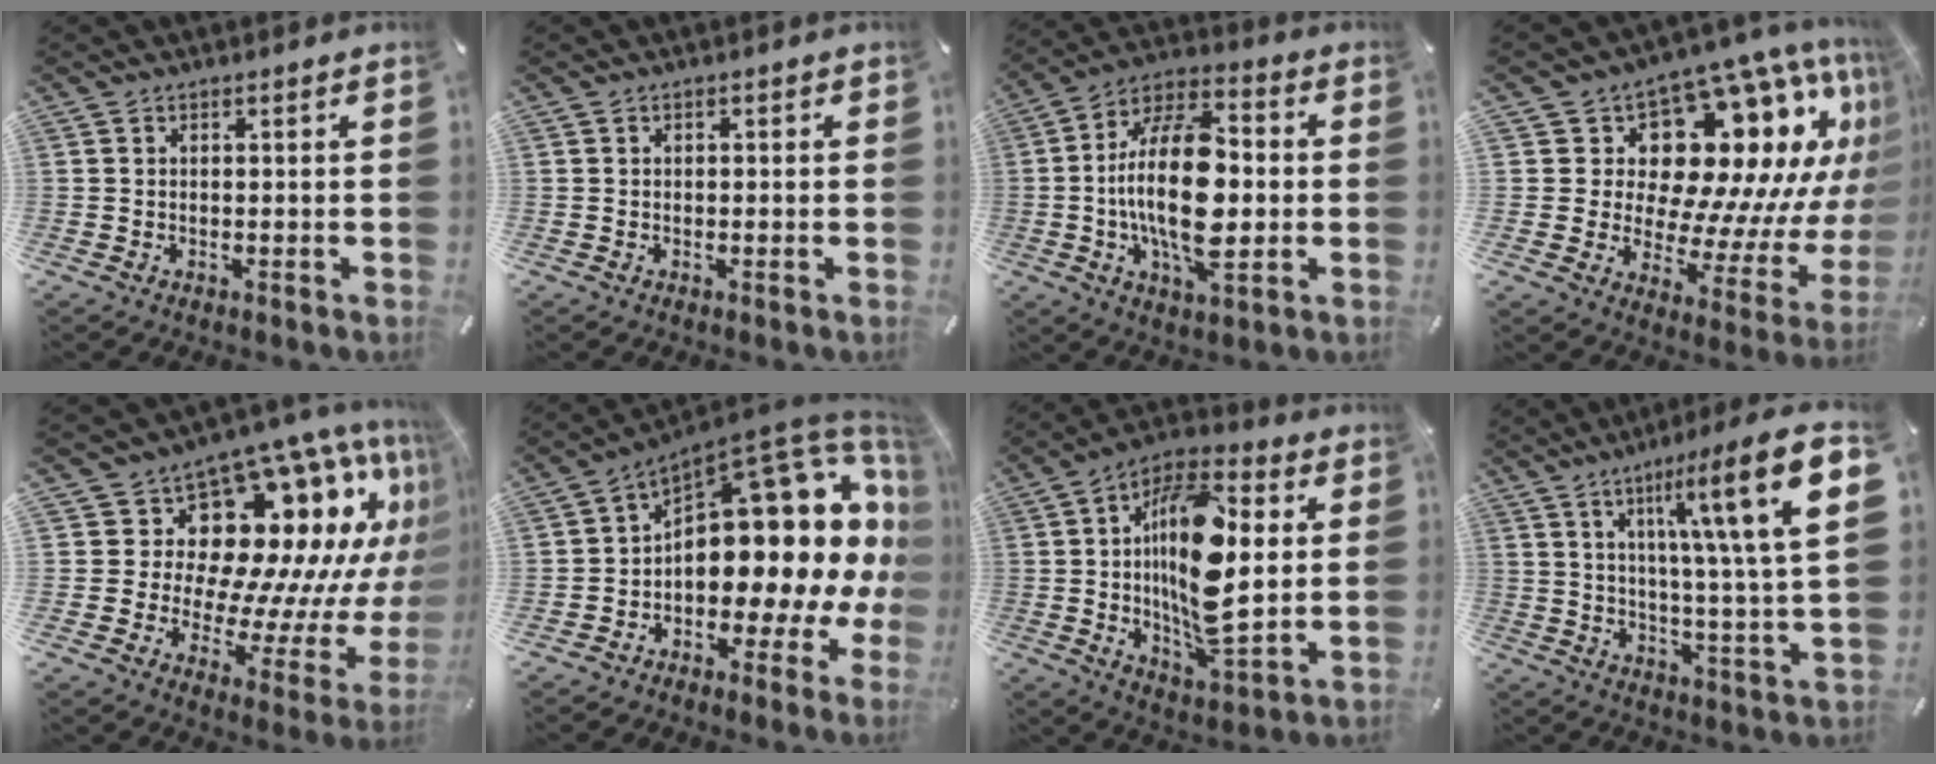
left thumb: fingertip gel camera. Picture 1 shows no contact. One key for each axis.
{"total": 0.5, "fx": 0.0, "fy": 0.5, "fz": 0.2, "tx": -0.003, "ty": 0.003, "tz": -0.001}
{"total": 20.2, "fx": -1.3, "fy": 9.8, "fz": 17.7, "tx": -0.350, "ty": -0.007, "tz": -0.026}
{"total": 18.2, "fx": 9.2, "fy": 11.3, "fz": 10.9, "tx": -0.154, "ty": -0.109, "tz": 0.167}
{"total": 19.2, "fx": 9.0, "fy": 12.0, "fz": 12.1, "tx": -0.172, "ty": -0.109, "tz": 0.170}
{"total": 21.0, "fx": 4.4, "fy": 11.6, "fz": 16.9, "tx": -0.239, "ty": -0.071, "tz": 0.082}
{"total": 20.0, "fx": 1.9, "fy": 9.5, "fz": 17.5, "tx": -0.317, "ty": -0.009, "tz": 0.028}
{"total": 19.8, "fx": 8.5, "fy": 3.0, "fz": 17.6, "tx": -0.264, "ty": -0.040, "tz": 0.111}